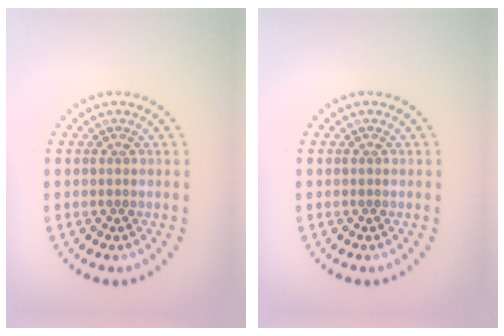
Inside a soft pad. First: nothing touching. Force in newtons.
{"total": 0.0}